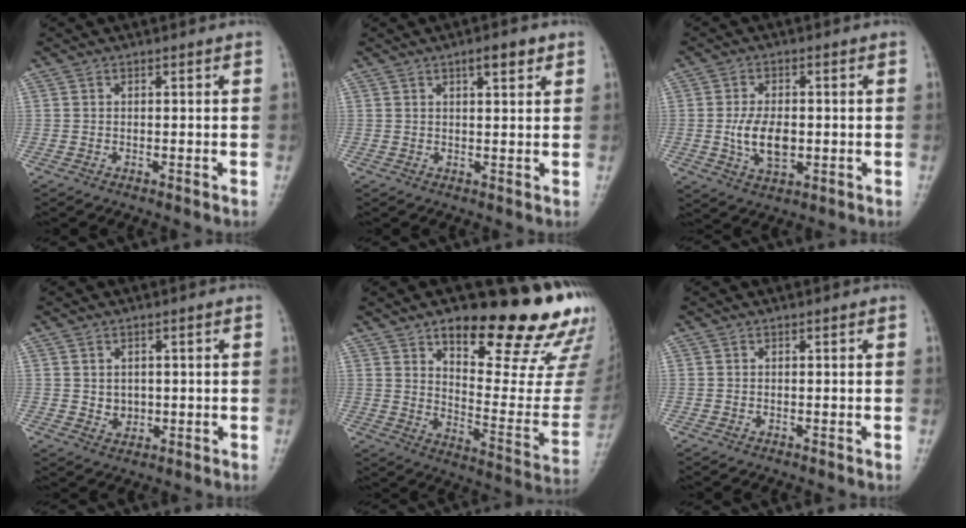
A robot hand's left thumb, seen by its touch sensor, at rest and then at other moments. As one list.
[{"total": 3.7, "force": [2.1, 1.1, 2.9], "torque": [-0.034, -0.008, 0.030]}, {"total": 7.6, "force": [-0.8, 4.4, 6.1], "torque": [-0.102, -0.005, -0.010]}, {"total": 2.7, "force": [0.1, 2.4, 1.3], "torque": [-0.004, -0.002, 0.010]}, {"total": 23.2, "force": [14.6, 7.4, 16.5], "torque": [-0.170, -0.080, 0.215]}, {"total": 0.0}]